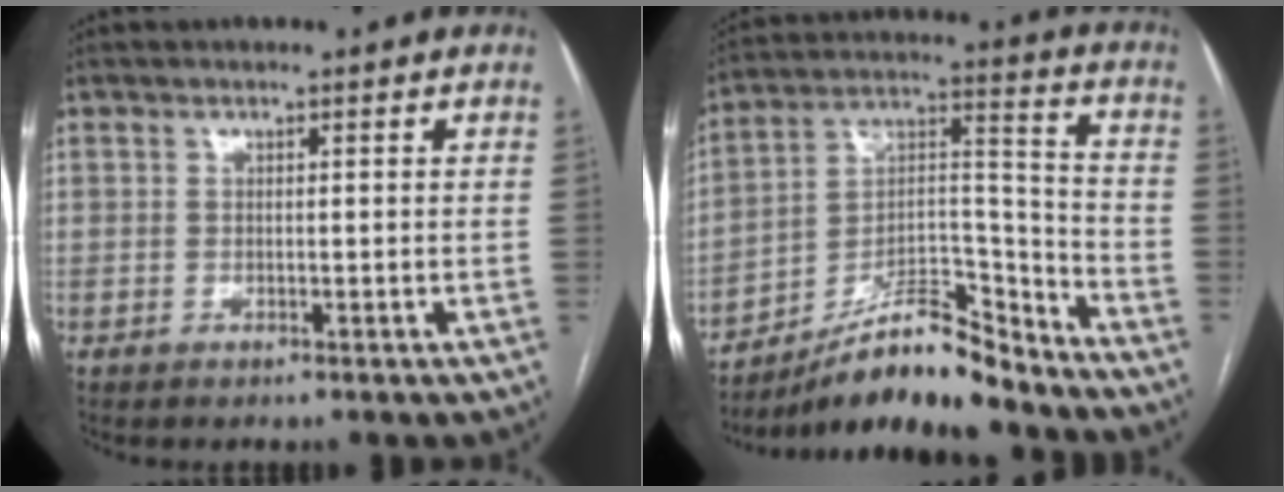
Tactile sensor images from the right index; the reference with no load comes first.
{"total": 14.4, "force": [-12.9, 2.0, 6.0], "torque": [-0.097, 0.037, -0.225]}